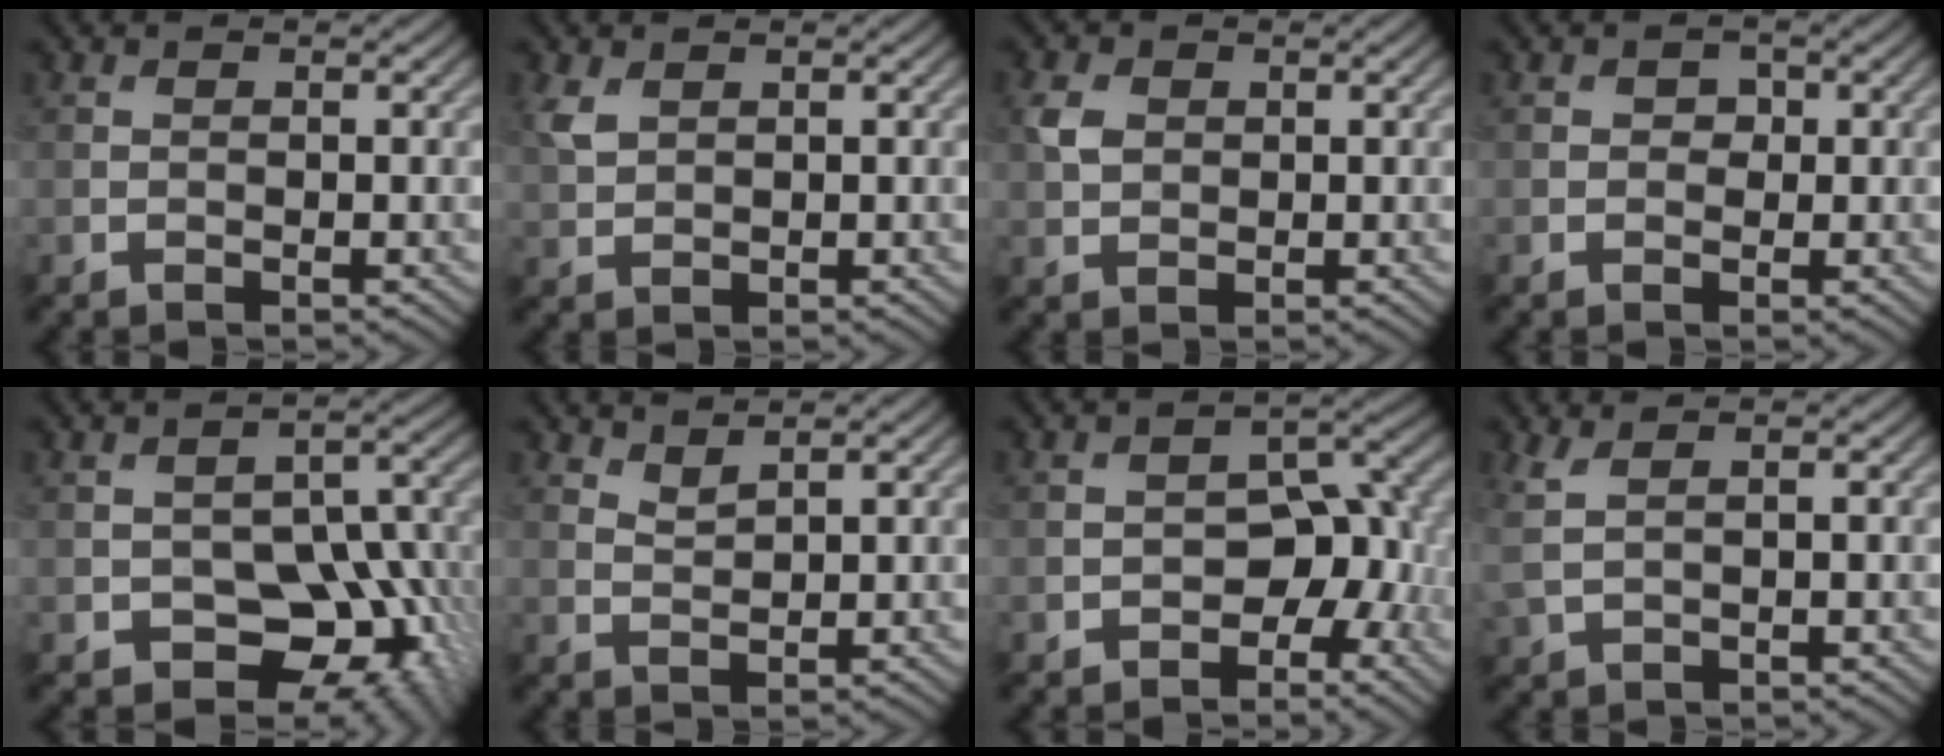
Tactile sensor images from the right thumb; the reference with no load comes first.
{"total": 2.3, "force": [1.3, 1.4, 1.3], "torque": [-0.039, 0.001, 0.029]}
{"total": 2.7, "force": [0.7, 2.1, 1.5], "torque": [-0.038, 0.004, 0.011]}
{"total": 1.2, "force": [0.2, 1.1, 0.5], "torque": [-0.006, -0.003, -0.001]}
{"total": 11.7, "force": [-4.6, 7.4, 7.7], "torque": [-0.097, -0.007, -0.070]}
{"total": 2.1, "force": [1.9, 0.3, 0.9], "torque": [-0.024, -0.002, 0.045]}
{"total": 5.9, "force": [-2.3, 3.9, 3.8], "torque": [-0.041, 0.001, -0.042]}
{"total": 2.6, "force": [1.4, 0.8, 2.1], "torque": [-0.057, 0.007, 0.030]}